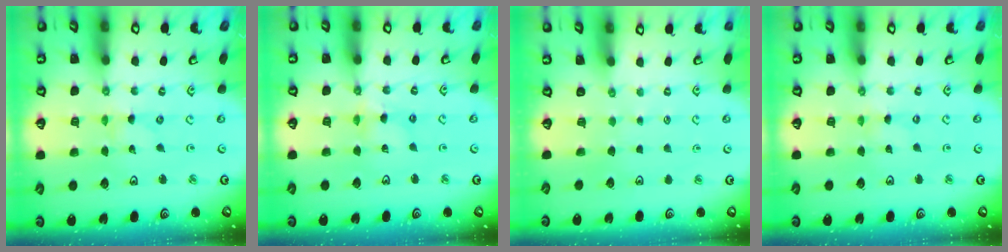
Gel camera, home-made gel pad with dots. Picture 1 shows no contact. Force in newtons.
{"total": 4.5, "press": 4.5, "slide": 0.3}
{"total": 0.6, "press": 0.6, "slide": 0.1}
{"total": 0.8, "press": 0.7, "slide": 0.2}